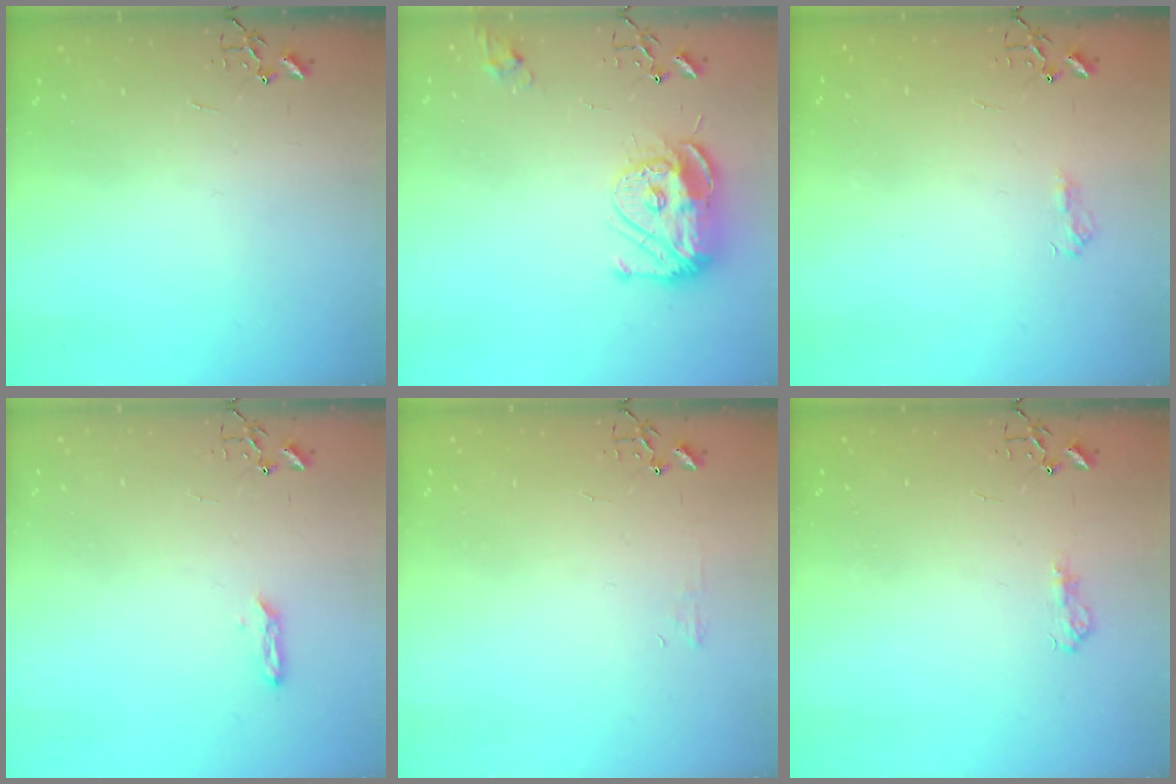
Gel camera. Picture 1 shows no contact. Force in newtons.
{"total": 13.5, "press": 13.4, "slide": 1.2}
{"total": 7.3, "press": 7.2, "slide": 0.8}
{"total": 4.1, "press": 4.0, "slide": 0.6}
{"total": 4.8, "press": 4.7, "slide": 0.7}
{"total": 7.9, "press": 7.8, "slide": 0.8}